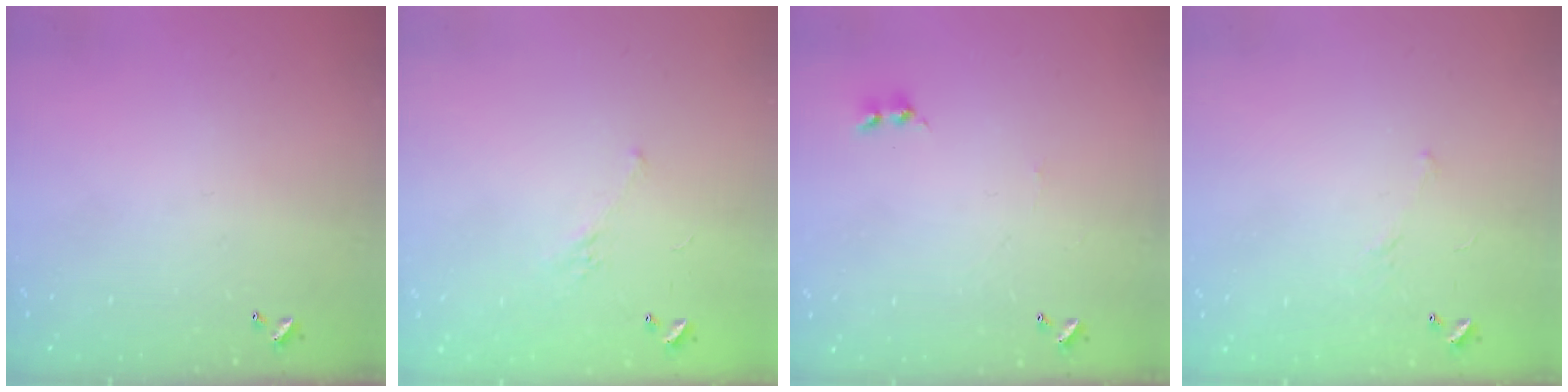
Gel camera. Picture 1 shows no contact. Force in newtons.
{"total": 2.8, "press": 2.6, "slide": 1.1}
{"total": 0.0}
{"total": 7.0, "press": 7.0, "slide": 0.7}